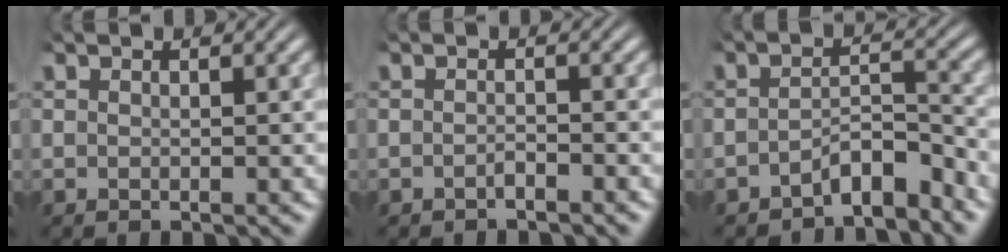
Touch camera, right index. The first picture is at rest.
{"total": 1.1, "force": [-1.0, -0.1, 0.1], "torque": [-0.002, -0.002, -0.019]}
{"total": 3.9, "force": [-3.4, 0.8, 1.7], "torque": [-0.016, -0.007, -0.057]}